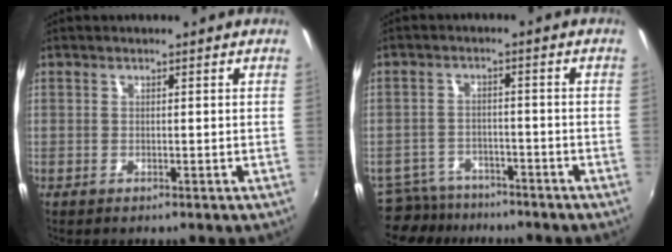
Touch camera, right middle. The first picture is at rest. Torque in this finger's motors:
{"motor_torque": [-0.58, -0.41, -0.10, -0.07]}